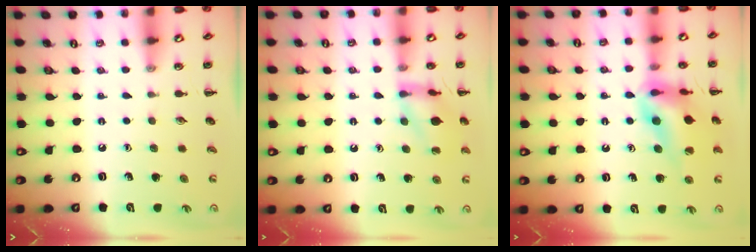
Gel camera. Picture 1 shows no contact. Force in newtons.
{"total": 12.6, "press": 12.6, "slide": 0.6}
{"total": 14.7, "press": 14.5, "slide": 2.7}